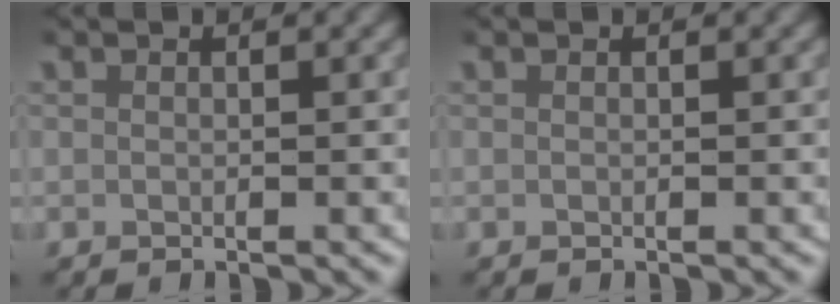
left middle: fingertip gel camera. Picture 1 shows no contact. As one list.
[{"total": 0.0}]